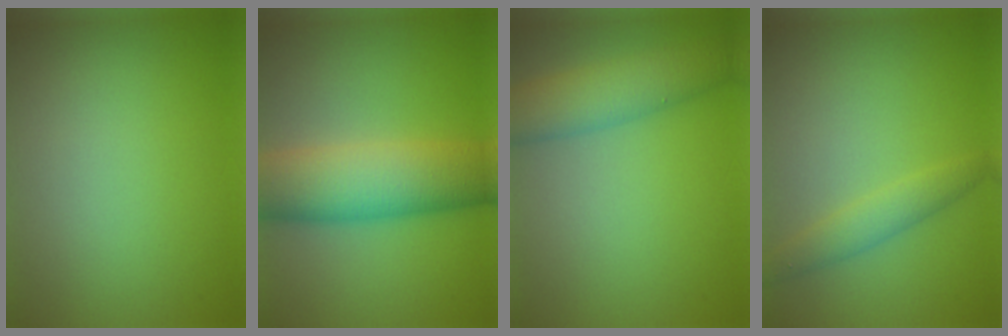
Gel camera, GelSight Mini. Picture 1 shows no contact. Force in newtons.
{"total": 9.4, "press": 9.4, "slide": 0.4}
{"total": 5.5, "press": 5.5, "slide": 0.2}
{"total": 2.3, "press": 2.3, "slide": 0.0}